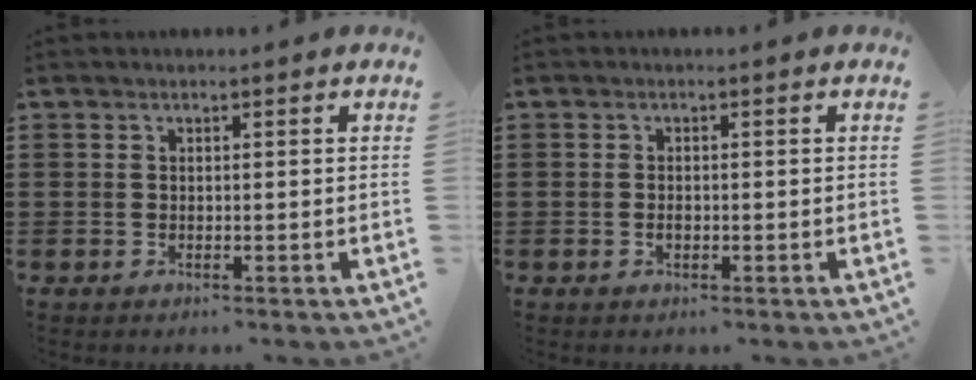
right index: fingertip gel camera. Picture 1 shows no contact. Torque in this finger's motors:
{"motor_torque": [0.93, 1.21, 0.00, -0.01]}